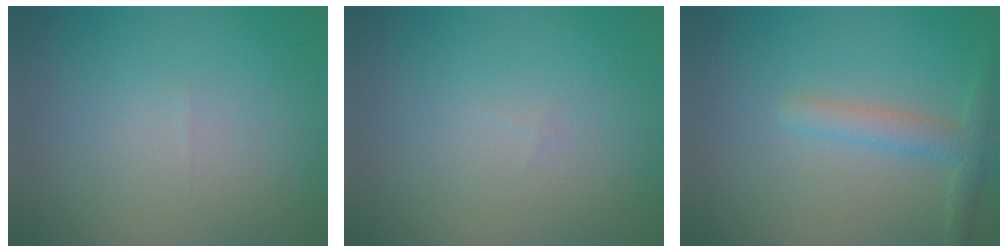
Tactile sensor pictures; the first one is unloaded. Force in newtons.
{"total": 0.0}
{"total": 2.6, "press": 2.6, "slide": 0.2}